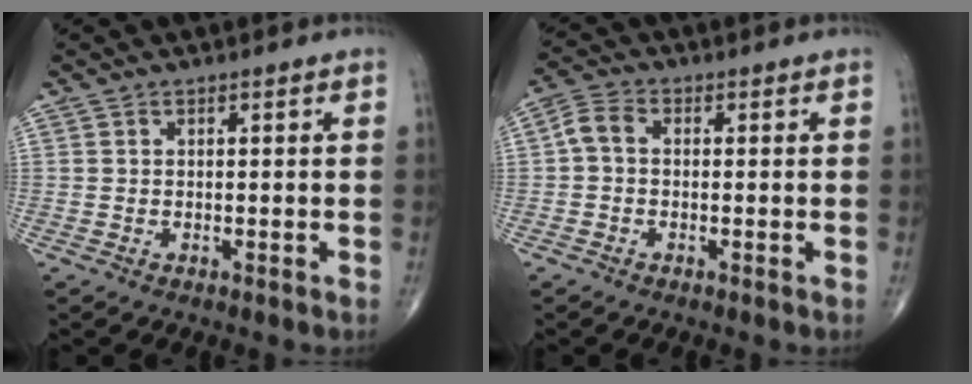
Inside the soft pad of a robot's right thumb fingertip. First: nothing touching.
{"total": 3.8, "force": [-0.1, 2.6, 2.8], "torque": [-0.052, 0.012, -0.013]}